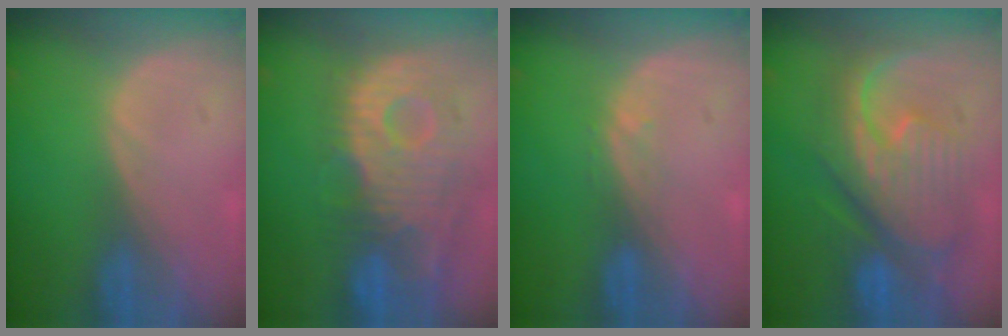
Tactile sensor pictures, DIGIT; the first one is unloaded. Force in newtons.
{"total": 11.8, "press": 10.6, "slide": 5.1}
{"total": 1.0, "press": 1.0, "slide": 0.2}
{"total": 11.8, "press": 11.7, "slide": 1.2}